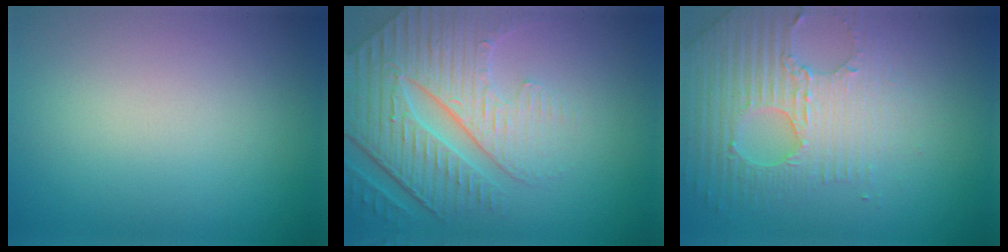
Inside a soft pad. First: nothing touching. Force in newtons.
{"total": 7.4, "press": 5.6, "slide": 4.9}
{"total": 4.8, "press": 4.4, "slide": 2.0}